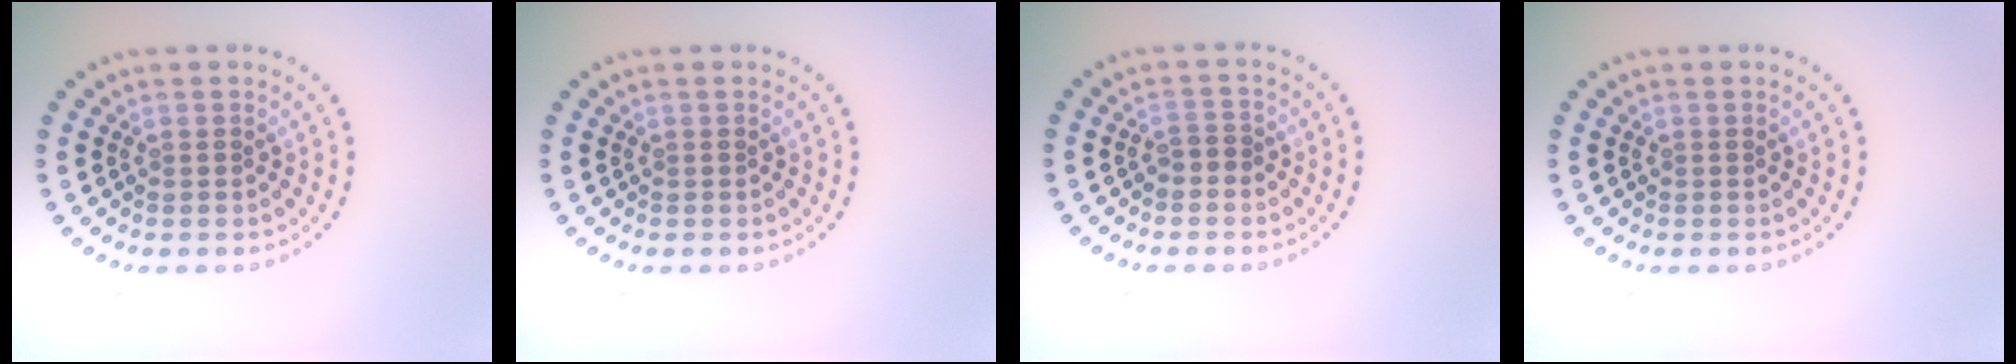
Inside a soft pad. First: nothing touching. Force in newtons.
{"total": 0.0}
{"total": 1.2, "press": 1.1, "slide": 0.5}
{"total": 0.0}